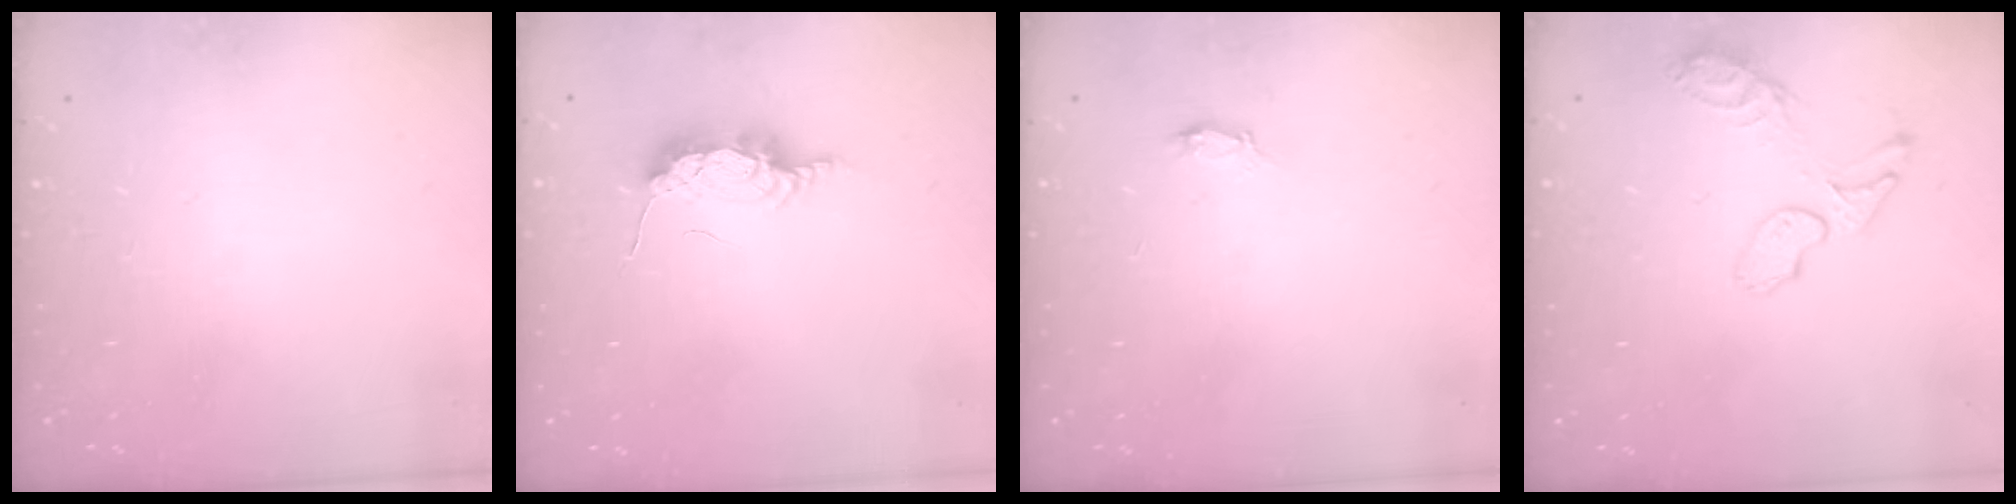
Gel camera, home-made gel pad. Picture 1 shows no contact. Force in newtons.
{"total": 7.6, "press": 7.6, "slide": 0.3}
{"total": 2.1, "press": 2.1, "slide": 0.3}
{"total": 9.2, "press": 9.1, "slide": 1.4}